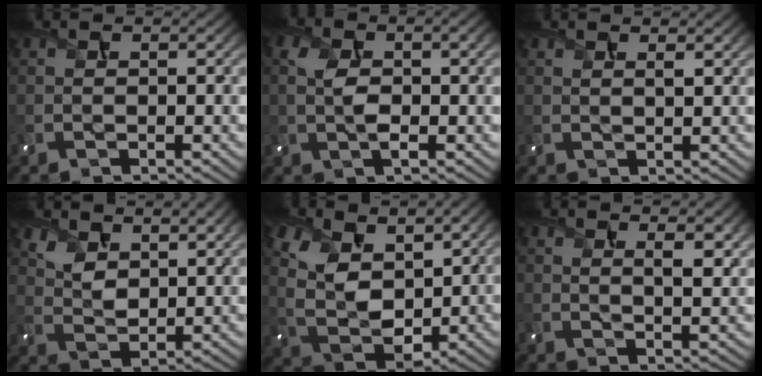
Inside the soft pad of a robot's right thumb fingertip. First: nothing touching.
{"total": 5.5, "force": [0.2, 2.7, 4.8], "torque": [-0.102, 0.001, 0.002]}
{"total": 1.2, "force": [0.8, 0.1, 0.8], "torque": [-0.018, 0.001, 0.014]}
{"total": 7.7, "force": [5.3, 3.5, 4.4], "torque": [-0.104, -0.005, 0.100]}
{"total": 9.6, "force": [4.3, 5.5, 6.6], "torque": [-0.168, -0.003, 0.084]}
{"total": 5.1, "force": [2.9, 1.6, 3.9], "torque": [-0.060, -0.001, 0.047]}